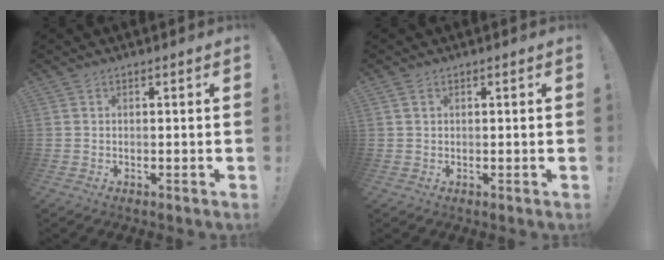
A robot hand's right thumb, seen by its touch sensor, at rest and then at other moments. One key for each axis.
{"total": 1.2, "fx": 0.7, "fy": 0.7, "fz": 0.8, "tx": -0.008, "ty": -0.001, "tz": 0.011}